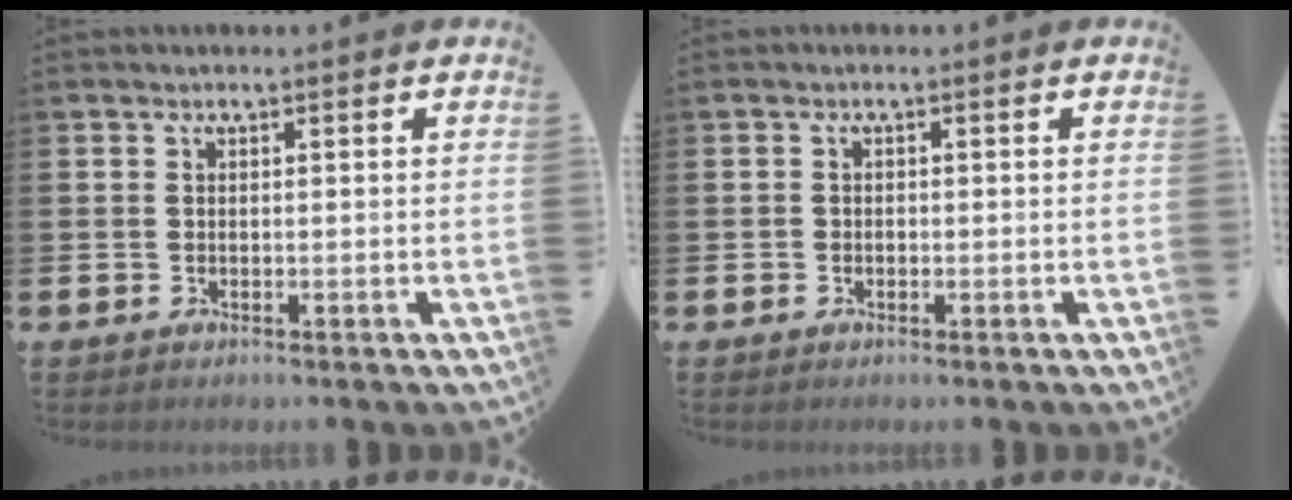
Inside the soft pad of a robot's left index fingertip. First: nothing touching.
{"total": 0.7, "force": [-0.4, 0.6, 0.1], "torque": [-0.001, 0.004, -0.010]}